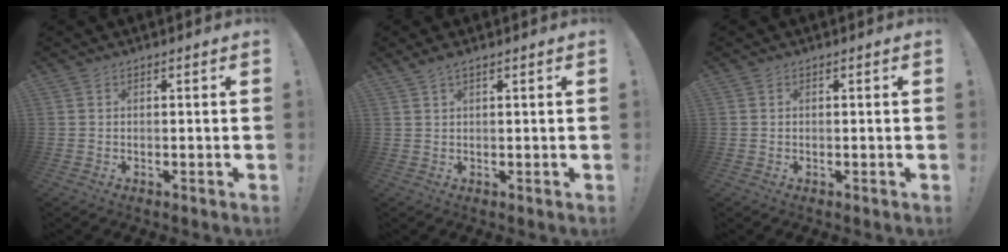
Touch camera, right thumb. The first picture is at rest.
{"total": 2.0, "force": [1.4, 0.3, 1.3], "torque": [-0.032, -0.001, 0.027]}
{"total": 0.0}